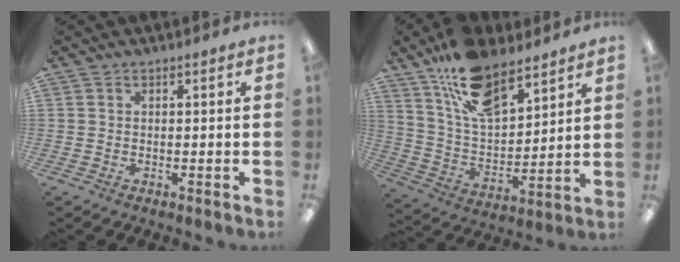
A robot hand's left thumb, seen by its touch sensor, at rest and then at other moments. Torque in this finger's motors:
{"motor_torque": [2.04, 1.30, 1.48, -1.29, 0.17]}